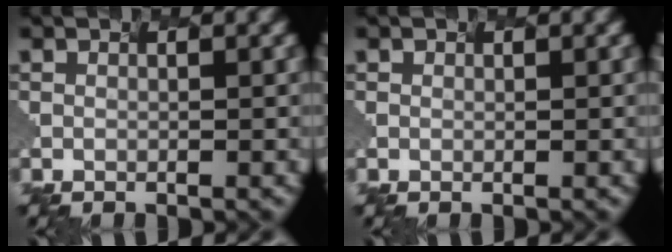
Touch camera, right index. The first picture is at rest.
{"total": 0.7, "force": [0.0, -0.4, -0.5], "torque": [-0.002, -0.004, 0.007]}